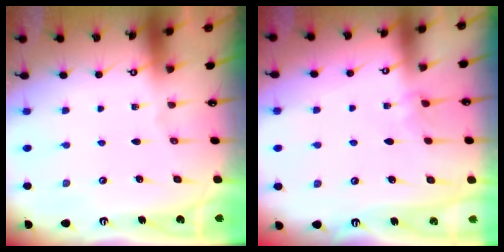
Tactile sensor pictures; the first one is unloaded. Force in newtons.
{"total": 2.8, "press": 2.8, "slide": 0.3}